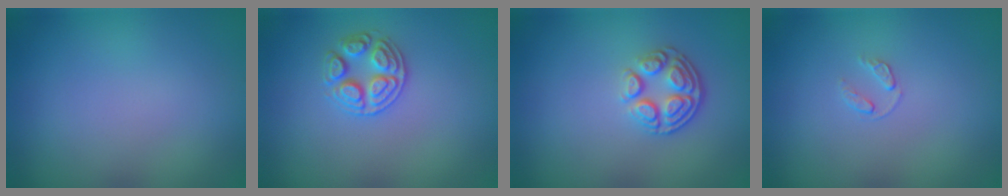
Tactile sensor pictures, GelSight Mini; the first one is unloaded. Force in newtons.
{"total": 2.7, "press": 2.6, "slide": 0.4}
{"total": 3.1, "press": 2.4, "slide": 1.9}
{"total": 0.8, "press": 0.5, "slide": 0.6}